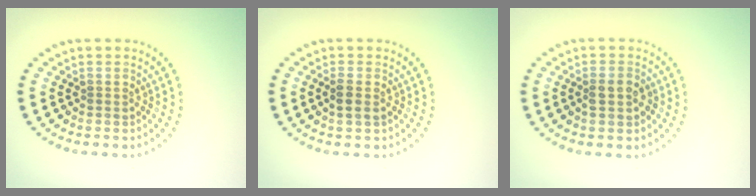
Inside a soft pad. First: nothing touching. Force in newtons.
{"total": 1.5, "press": 1.3, "slide": 0.6}
{"total": 1.9, "press": 1.9, "slide": 0.3}